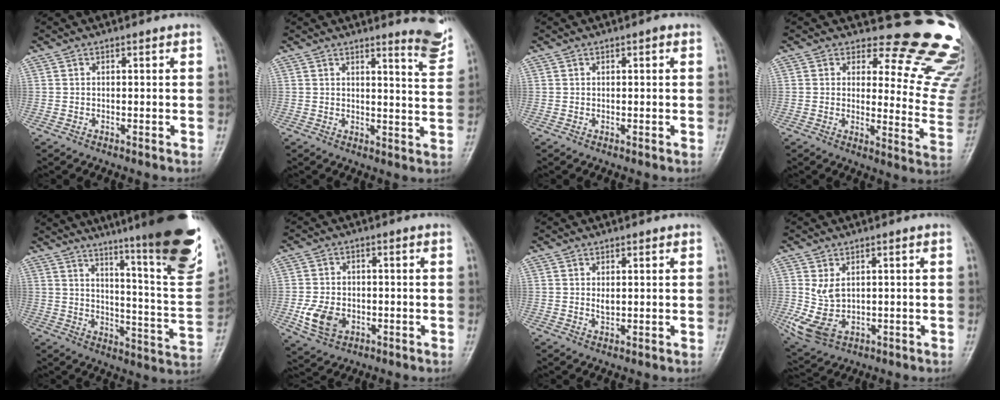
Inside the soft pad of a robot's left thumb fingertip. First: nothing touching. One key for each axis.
{"total": 6.3, "fx": 5.1, "fy": 0.6, "fz": 3.7, "tx": -0.040, "ty": -0.050, "tz": 0.056}
{"total": 0.6, "fx": 0.2, "fy": 0.3, "fz": 0.4, "tx": -0.004, "ty": 0.001, "tz": 0.001}
{"total": 18.2, "fx": 16.3, "fy": 5.9, "fz": 5.5, "tx": -0.006, "ty": -0.167, "tz": 0.169}
{"total": 28.9, "fx": 19.8, "fy": 3.6, "fz": 20.8, "tx": -0.262, "ty": -0.101, "tz": 0.267}
{"total": 7.6, "fx": -1.9, "fy": 5.7, "fz": 4.7, "tx": -0.079, "ty": 0.002, "tz": -0.030}
{"total": 1.5, "fx": 0.7, "fy": 0.9, "fz": 1.1, "tx": -0.016, "ty": -0.007, "tz": 0.014}
{"total": 6.2, "fx": 0.7, "fy": 4.2, "fz": 4.4, "tx": -0.086, "ty": -0.008, "tz": 0.032}